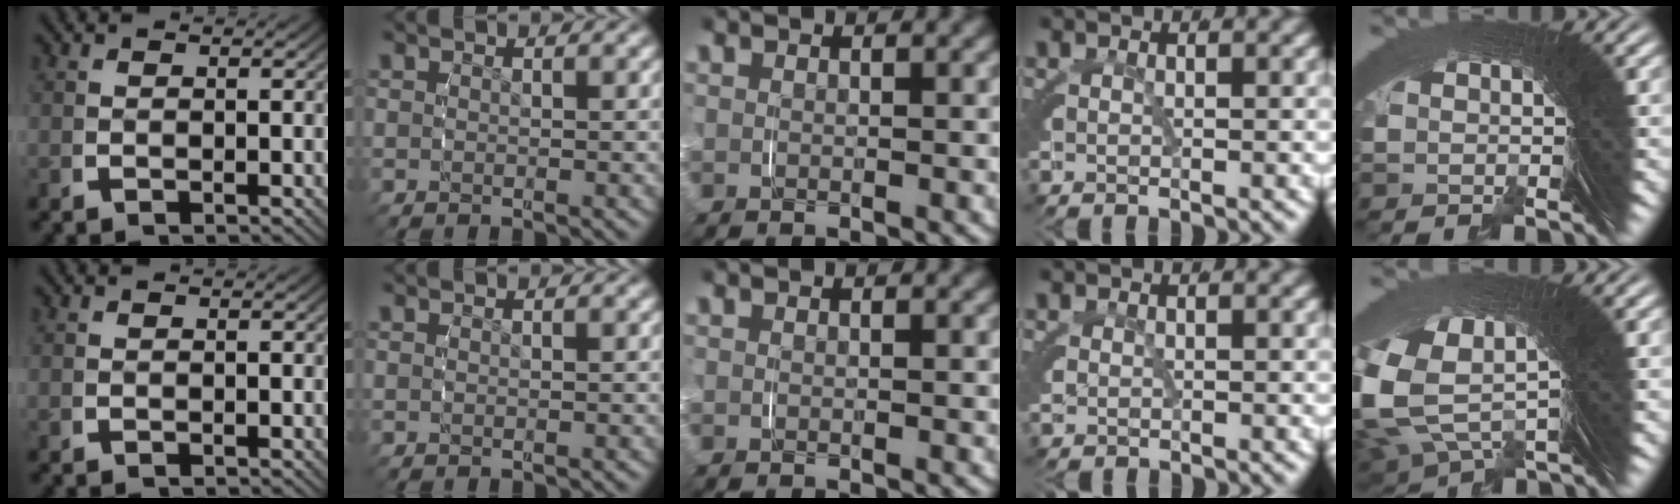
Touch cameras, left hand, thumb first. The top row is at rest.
{"ring": {"total": 0.5, "force": [0.1, 0.5, 0.2], "torque": [-0.010, -0.007, 0.008]}, "little": {"total": 11.4, "force": [3.1, 7.6, 8.0], "torque": [-0.177, -0.005, 0.050]}}